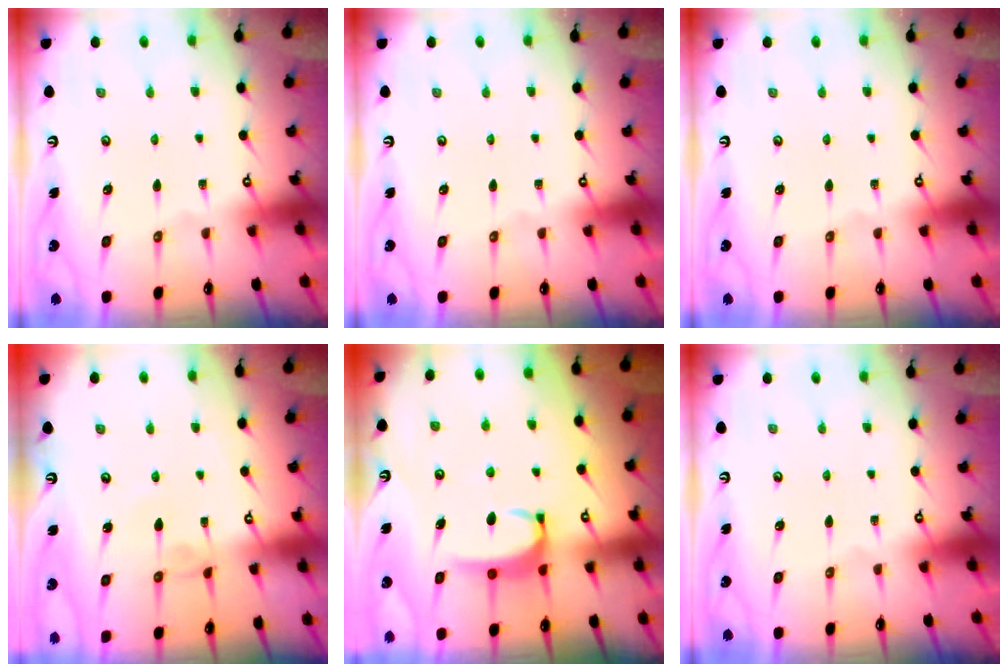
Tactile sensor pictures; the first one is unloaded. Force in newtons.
{"total": 0.0}
{"total": 0.0}
{"total": 1.3, "press": 1.3, "slide": 0.3}
{"total": 3.5, "press": 3.5, "slide": 0.5}
{"total": 0.0}